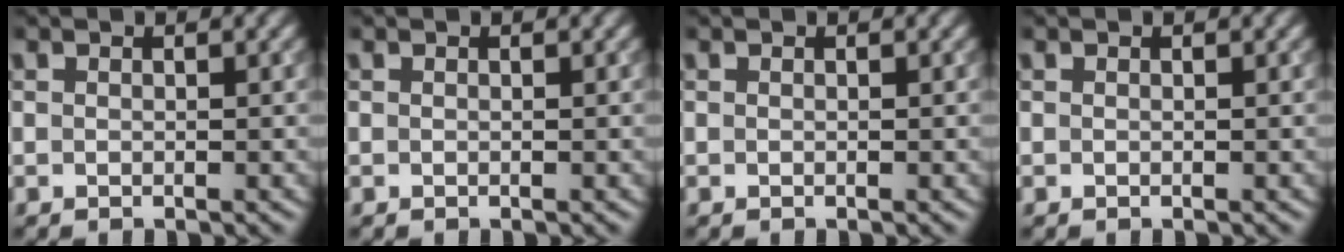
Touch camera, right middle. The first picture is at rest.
{"total": 0.0}
{"total": 0.0}
{"total": 0.0}